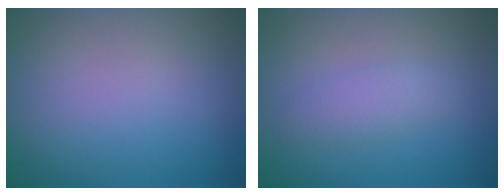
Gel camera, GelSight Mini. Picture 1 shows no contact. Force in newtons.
{"total": 1.9, "press": 1.9, "slide": 0.0}